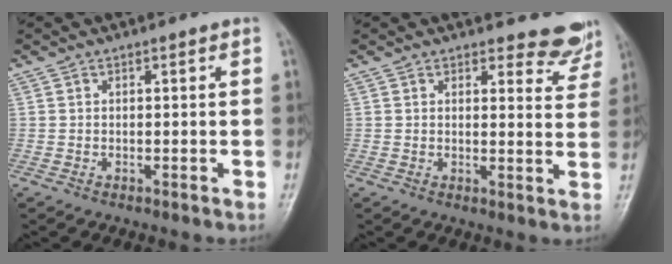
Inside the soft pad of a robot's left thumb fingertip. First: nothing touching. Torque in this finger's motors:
{"motor_torque": [-0.08, -0.06, 0.06, -0.06, 0.02]}